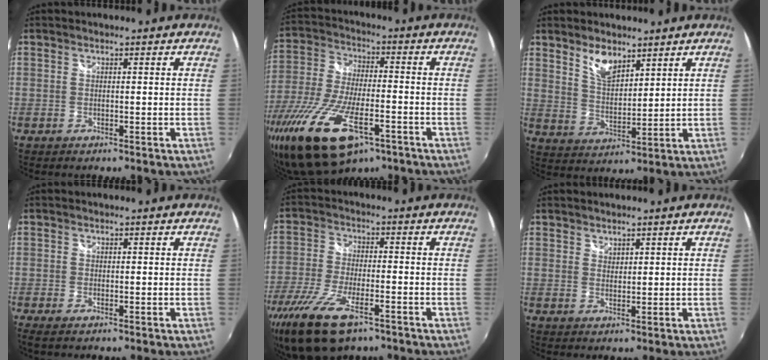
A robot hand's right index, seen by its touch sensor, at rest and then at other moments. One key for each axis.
{"total": 21.3, "fx": -11.9, "fy": 8.6, "fz": 15.5, "tx": -0.328, "ty": -0.062, "tz": -0.212}
{"total": 6.5, "fx": 4.6, "fy": 2.9, "fz": 3.6, "tx": -0.058, "ty": 0.001, "tz": 0.089}
{"total": 1.6, "fx": -1.1, "fy": 0.6, "fz": 1.0, "tx": -0.024, "ty": -0.009, "tz": -0.020}
{"total": 13.1, "fx": -8.3, "fy": 5.0, "fz": 8.7, "tx": -0.198, "ty": -0.034, "tz": -0.160}
{"total": 1.4, "fx": 1.1, "fy": 0.7, "fz": 0.0, "tx": 0.005, "ty": 0.000, "tz": 0.021}